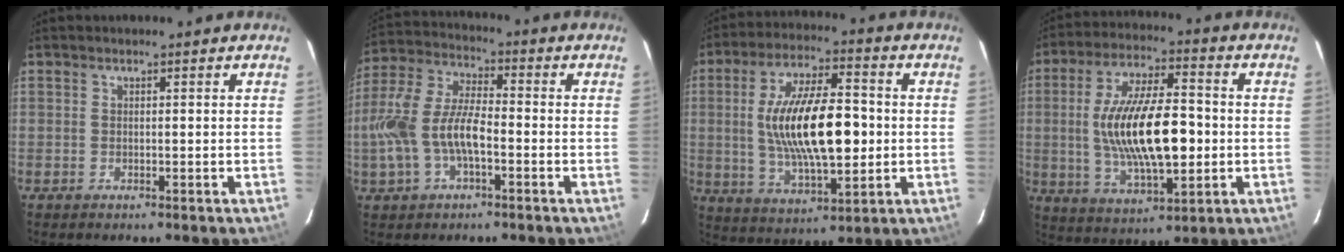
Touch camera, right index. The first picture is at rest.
{"total": 12.8, "force": [-3.3, 5.8, 10.9], "torque": [-0.236, 0.008, -0.062]}
{"total": 18.0, "force": [0.0, 6.8, 16.7], "torque": [-0.303, 0.004, 0.008]}
{"total": 18.1, "force": [-1.0, 6.8, 16.8], "torque": [-0.311, 0.000, -0.009]}